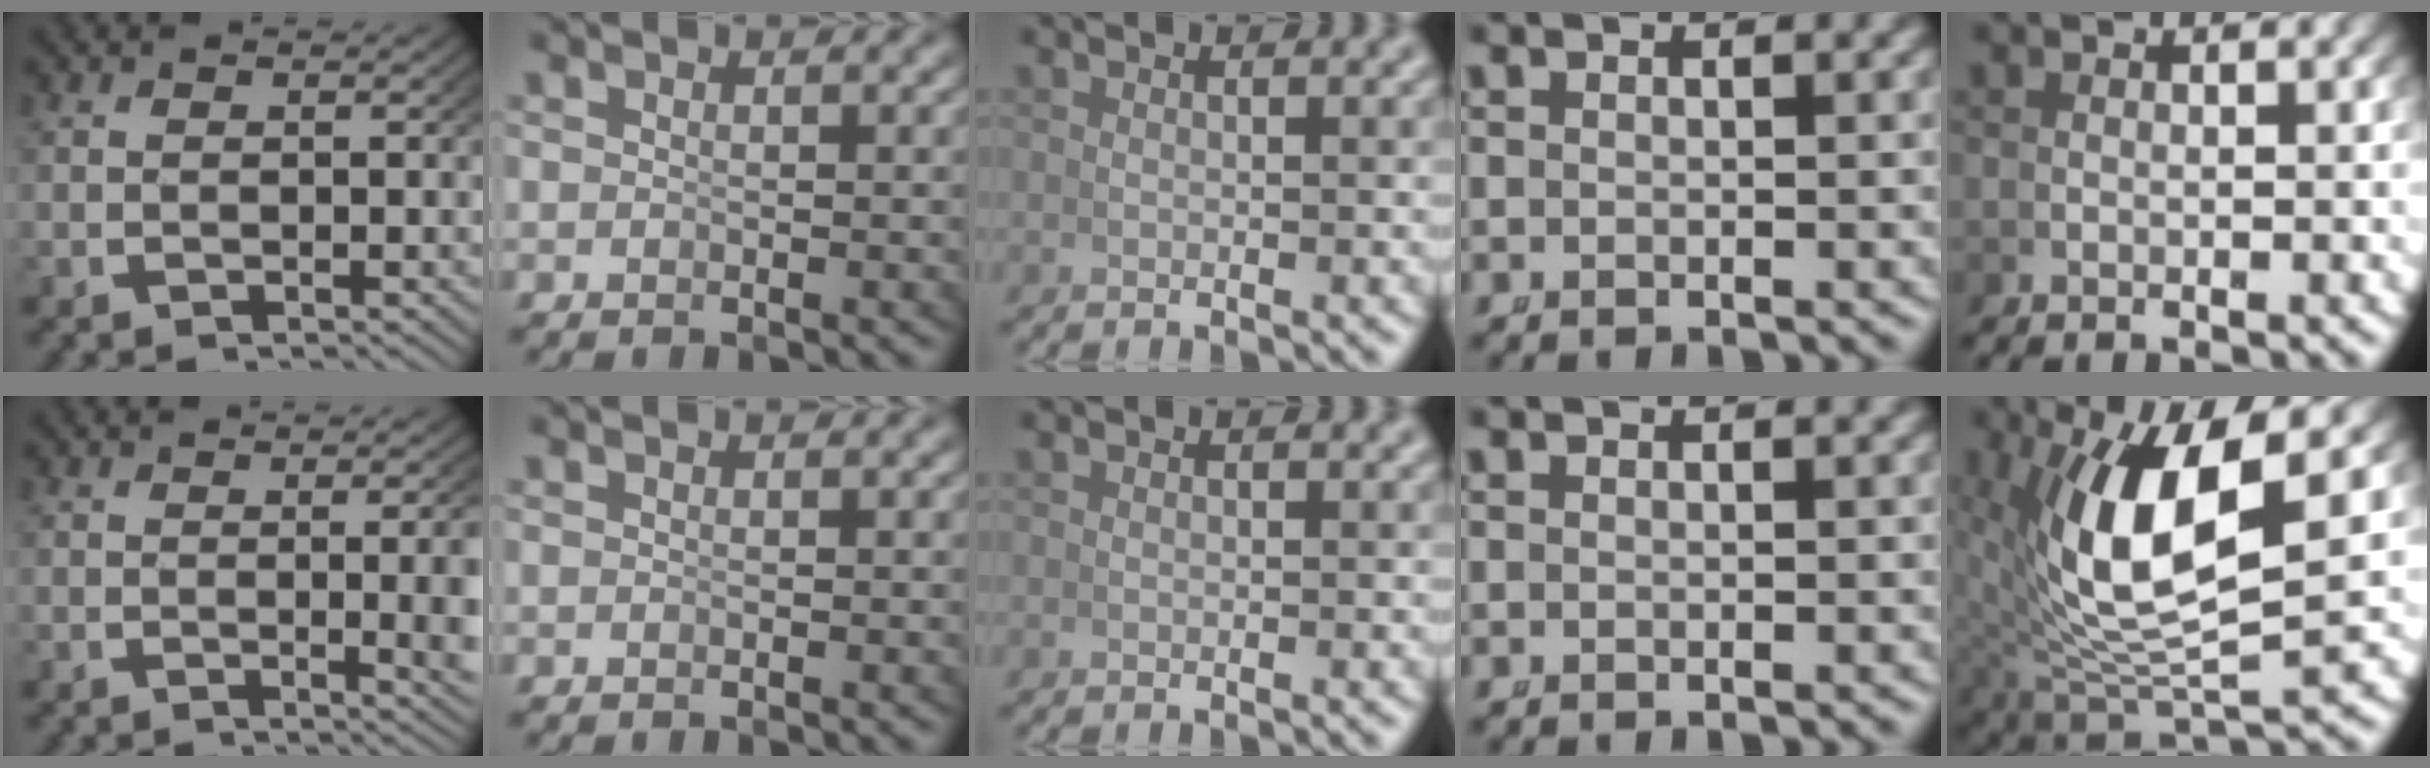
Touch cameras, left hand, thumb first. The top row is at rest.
{"thumb": {"total": 4.0, "force": [0.1, 0.9, 3.9], "torque": [-0.046, -0.004, 0.002]}, "little": {"total": 11.2, "force": [0.9, 5.6, 9.6], "torque": [-0.191, -0.027, 0.044]}}